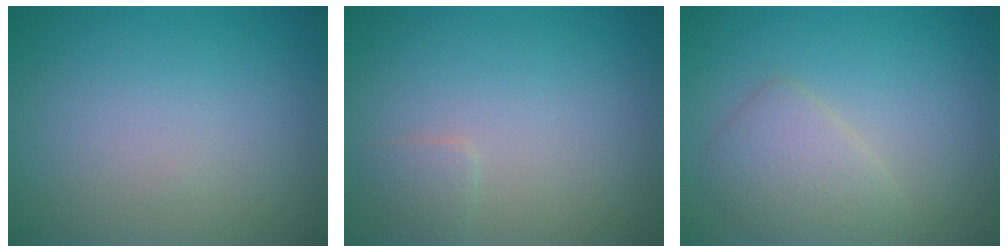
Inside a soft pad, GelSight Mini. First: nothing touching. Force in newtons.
{"total": 1.0, "press": 1.0, "slide": 0.0}
{"total": 2.8, "press": 2.8, "slide": 0.2}